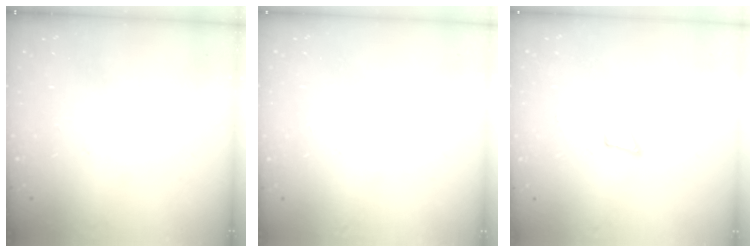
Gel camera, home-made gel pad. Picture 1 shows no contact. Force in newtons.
{"total": 2.7, "press": 2.7, "slide": 0.3}
{"total": 4.0, "press": 2.8, "slide": 2.9}